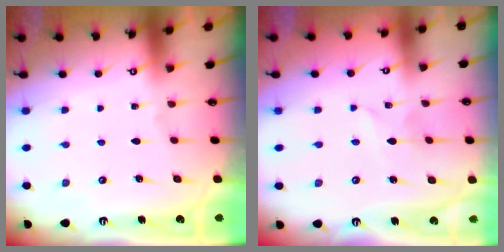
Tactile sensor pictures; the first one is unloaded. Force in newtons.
{"total": 1.8, "press": 1.8, "slide": 0.1}